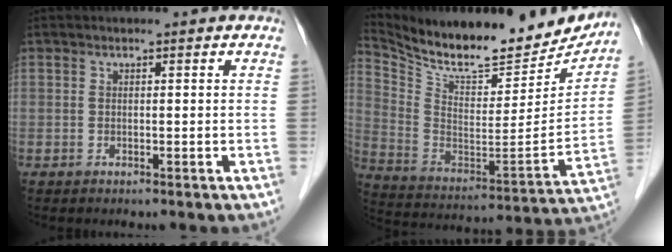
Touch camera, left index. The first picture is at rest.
{"total": 22.3, "force": [19.9, 5.4, 8.5], "torque": [-0.152, -0.031, 0.309]}